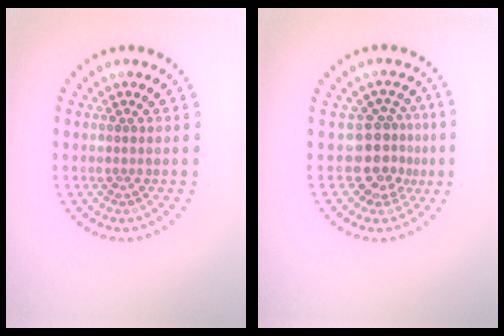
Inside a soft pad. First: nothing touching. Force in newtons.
{"total": 3.4, "press": 2.6, "slide": 2.2}